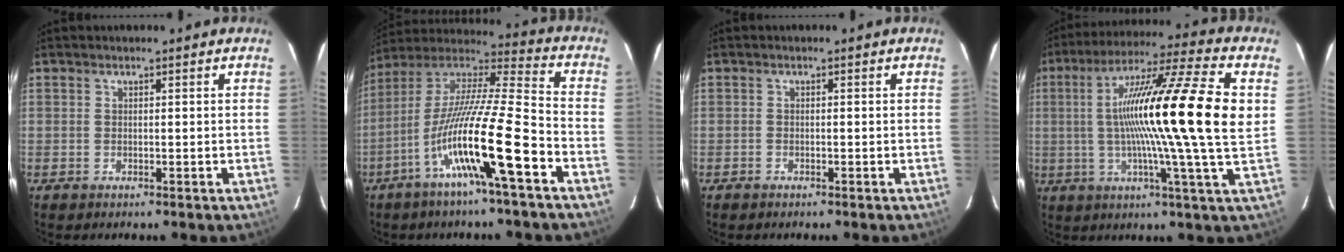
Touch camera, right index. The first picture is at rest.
{"total": 19.0, "force": [-8.1, 0.8, 17.1], "torque": [-0.338, -0.014, -0.152]}
{"total": 0.8, "force": [-0.5, 0.5, 0.3], "torque": [-0.010, 0.001, -0.010]}
{"total": 23.1, "force": [2.1, -0.6, 23.0], "torque": [-0.384, 0.004, 0.010]}